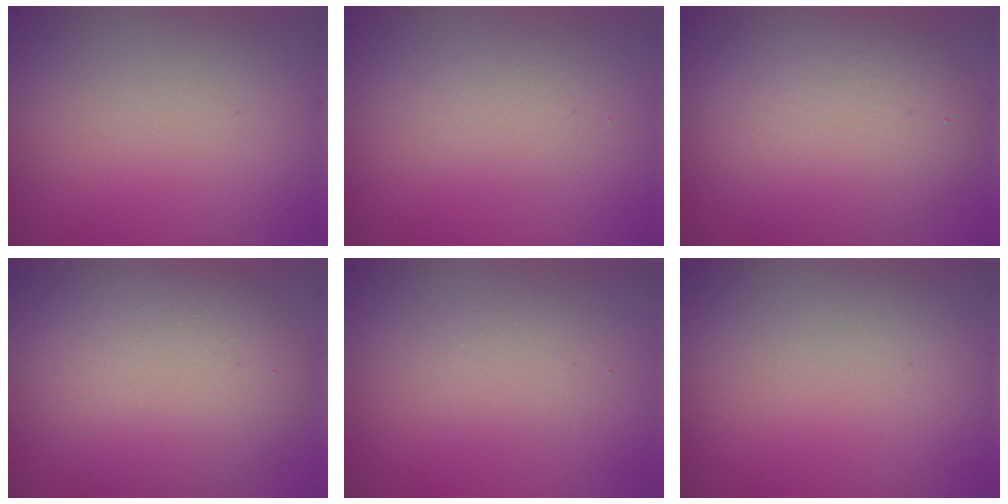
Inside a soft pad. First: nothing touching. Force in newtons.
{"total": 1.6, "press": 1.6, "slide": 0.1}
{"total": 7.5, "press": 7.5, "slide": 0.5}
{"total": 8.4, "press": 8.3, "slide": 0.8}
{"total": 1.6, "press": 1.6, "slide": 0.1}
{"total": 0.0}